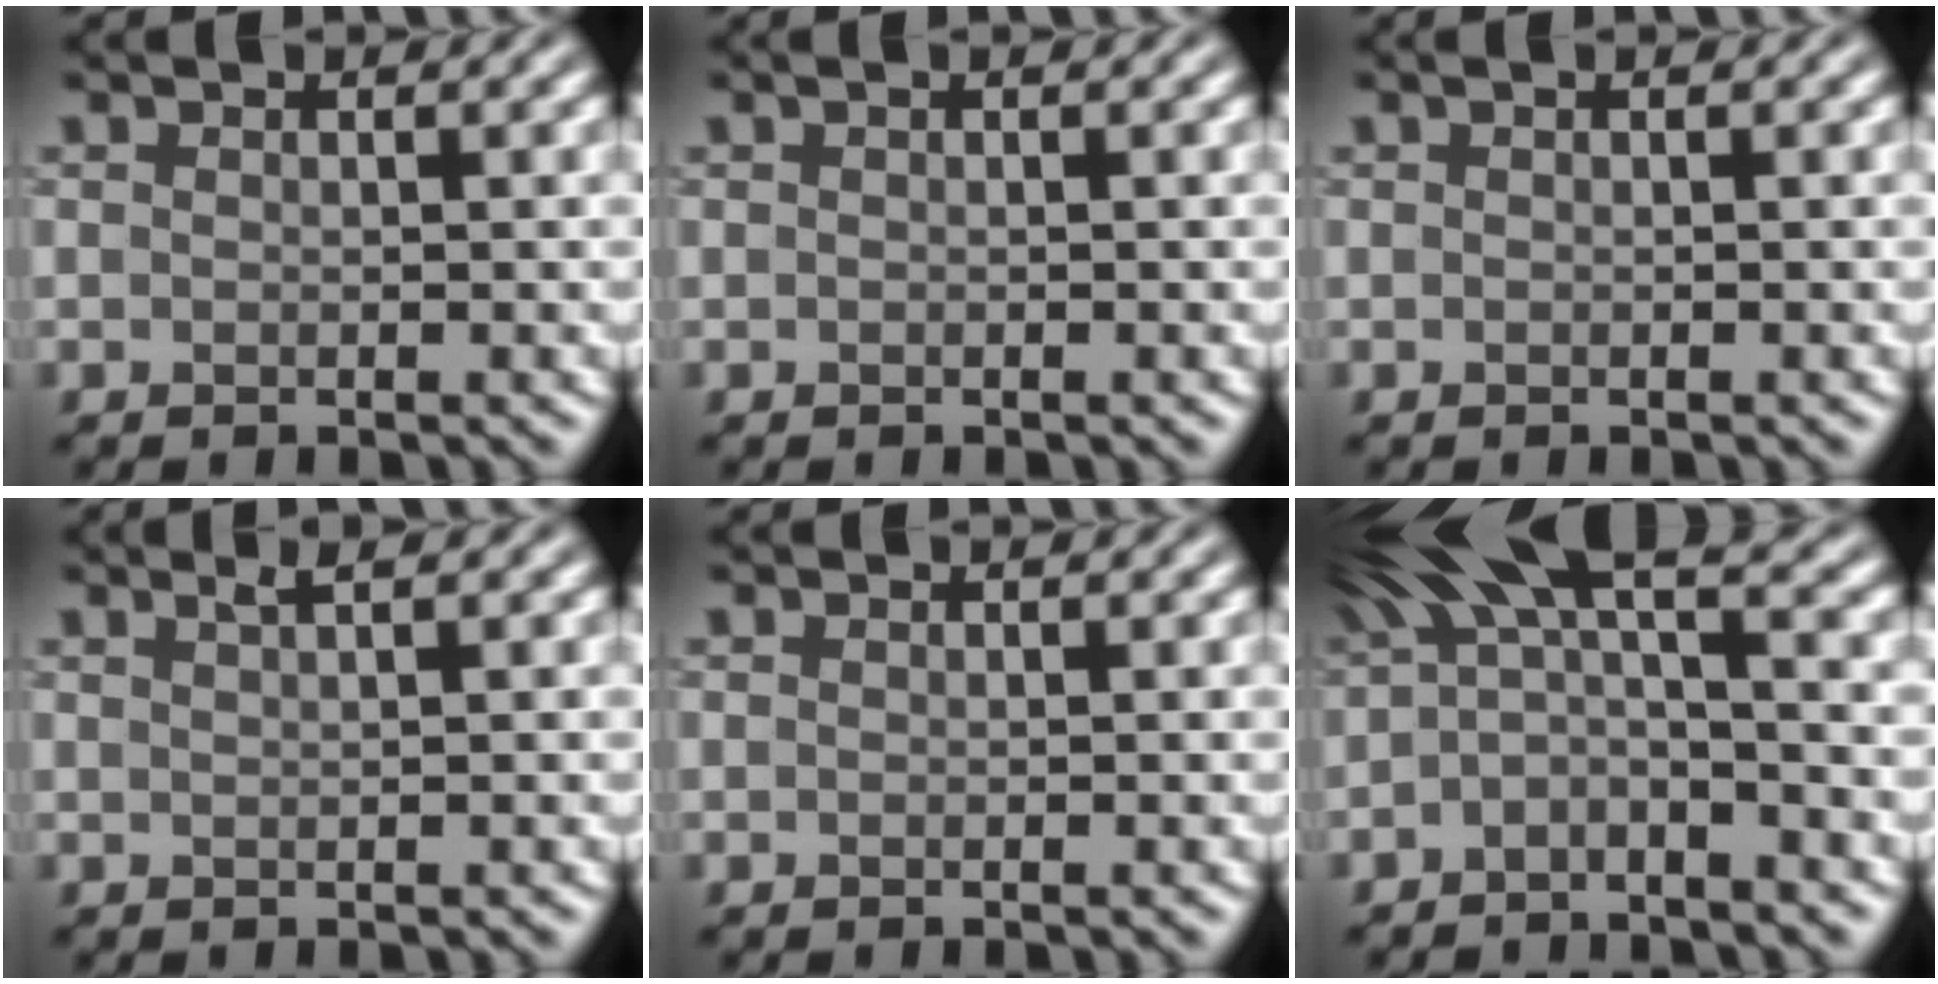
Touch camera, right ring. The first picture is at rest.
{"total": 0.0}
{"total": 0.0}
{"total": 0.7, "force": [0.5, -0.2, 0.4], "torque": [-0.011, 0.004, 0.011]}
{"total": 0.0}
{"total": 6.2, "force": [0.3, 2.1, 5.8], "torque": [-0.103, 0.020, -0.011]}